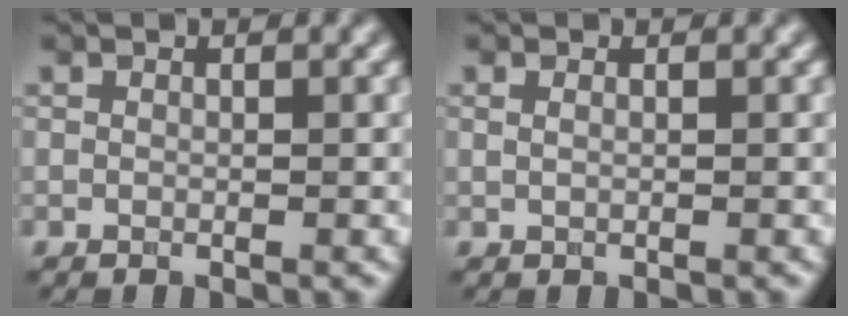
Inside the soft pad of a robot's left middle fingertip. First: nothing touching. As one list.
[{"total": 0.9, "force": [0.5, 0.4, 0.6], "torque": [-0.010, -0.006, 0.001]}]